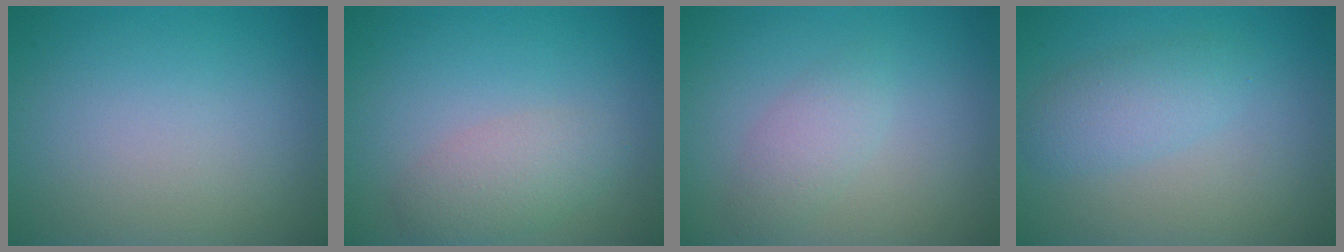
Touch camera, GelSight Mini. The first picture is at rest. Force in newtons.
{"total": 2.8, "press": 2.8, "slide": 0.1}
{"total": 2.0, "press": 2.0, "slide": 0.1}
{"total": 2.7, "press": 2.7, "slide": 0.1}